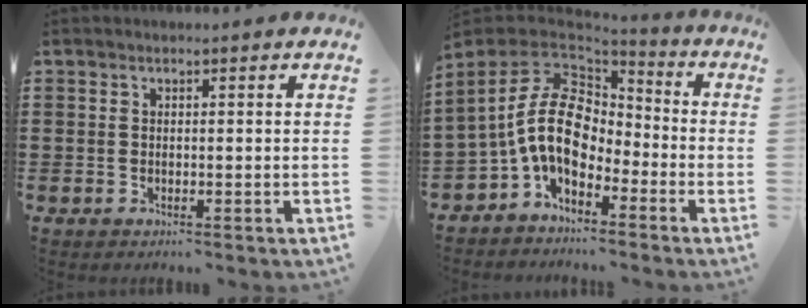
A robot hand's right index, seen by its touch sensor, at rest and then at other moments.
{"total": 12.1, "force": [-1.7, 7.6, 9.3], "torque": [-0.223, 0.011, -0.042]}